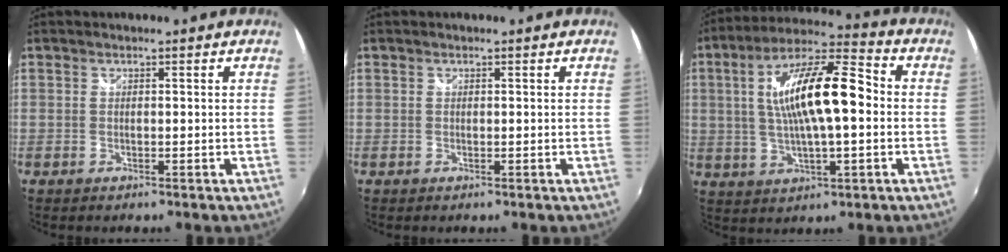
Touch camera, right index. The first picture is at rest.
{"total": 0.0}
{"total": 16.7, "force": [0.9, 4.9, 16.0], "torque": [-0.289, 0.018, 0.011]}